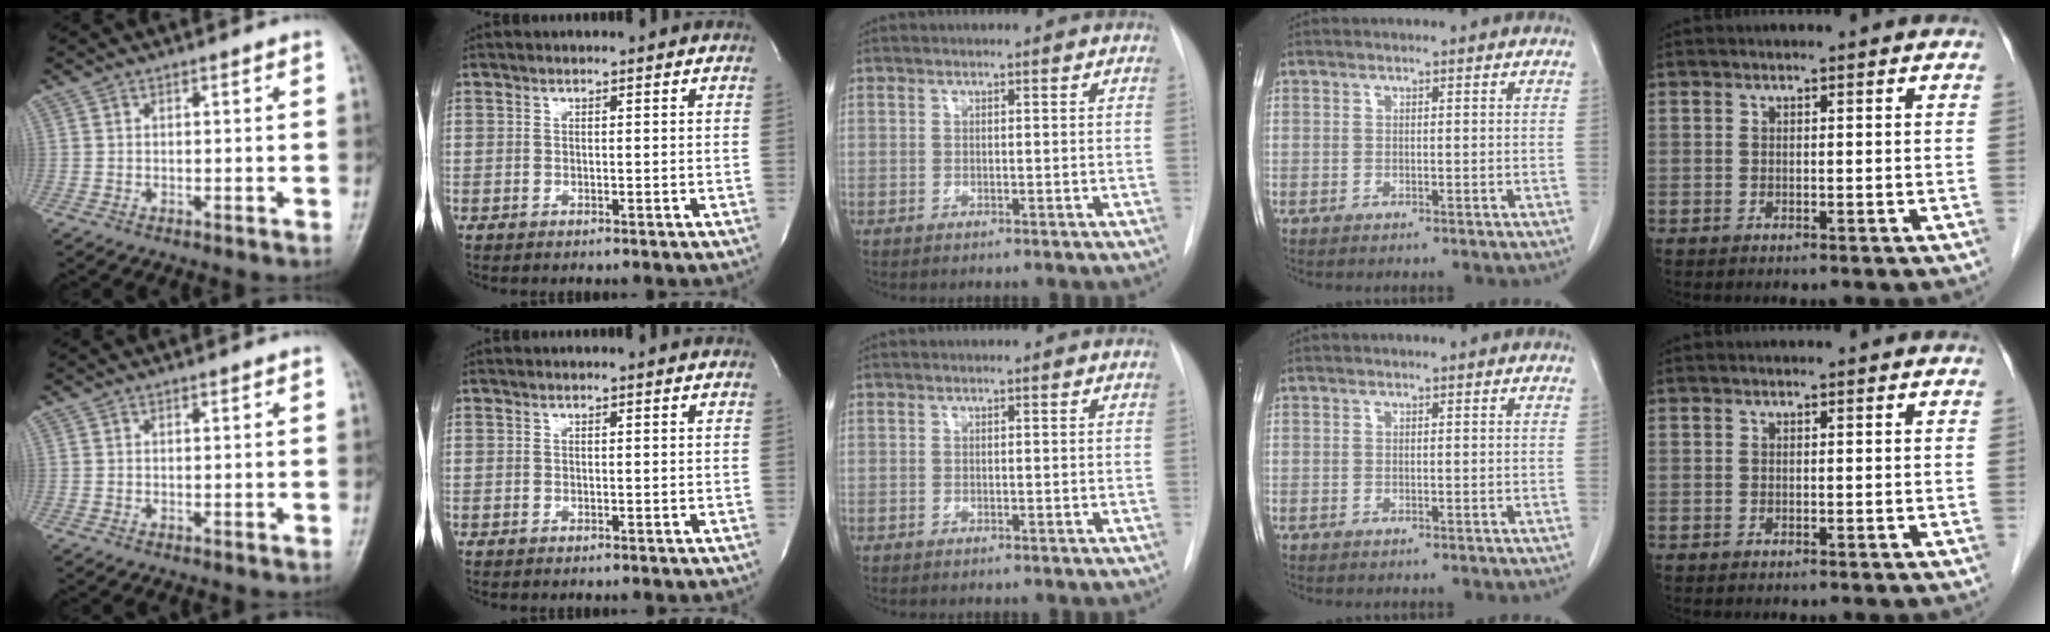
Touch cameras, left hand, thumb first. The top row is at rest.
{}